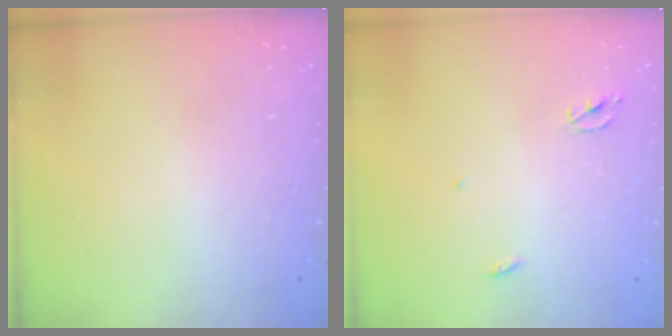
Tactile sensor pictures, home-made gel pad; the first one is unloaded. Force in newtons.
{"total": 2.3, "press": 2.3, "slide": 0.2}